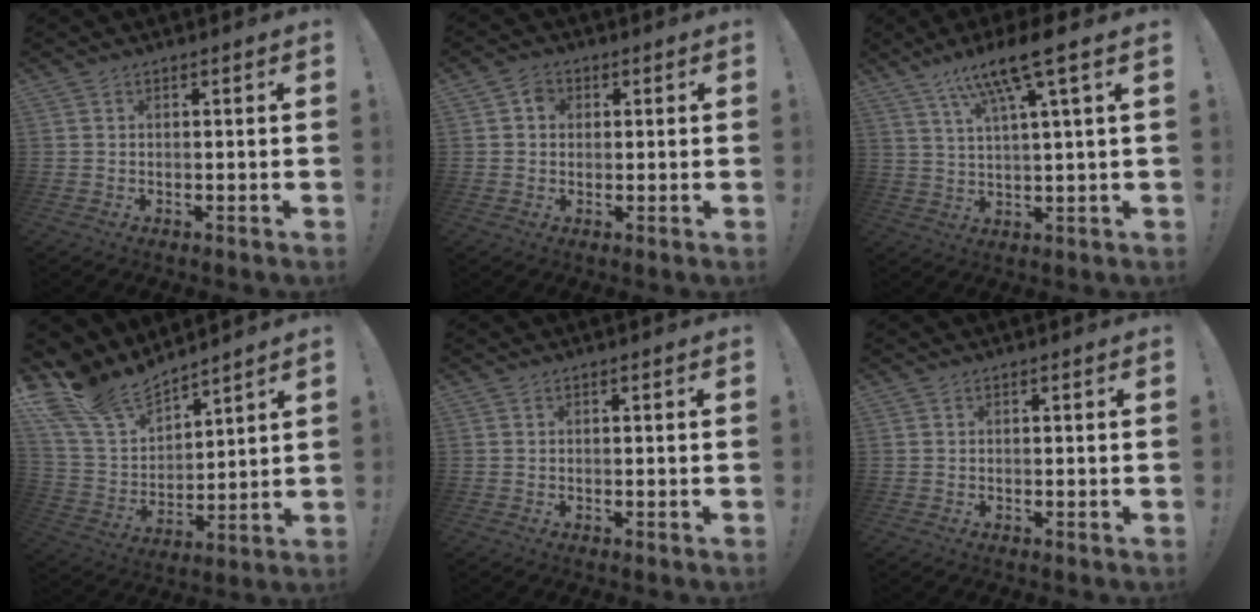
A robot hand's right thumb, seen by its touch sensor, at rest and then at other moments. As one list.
[{"total": 3.8, "force": [0.9, 3.3, 1.7], "torque": [-0.026, 0.004, 0.016]}, {"total": 11.8, "force": [7.0, 0.4, 9.4], "torque": [-0.175, -0.029, 0.109]}, {"total": 15.9, "force": [13.5, 6.9, 4.8], "torque": [-0.108, -0.099, 0.256]}, {"total": 0.0}, {"total": 0.0}]